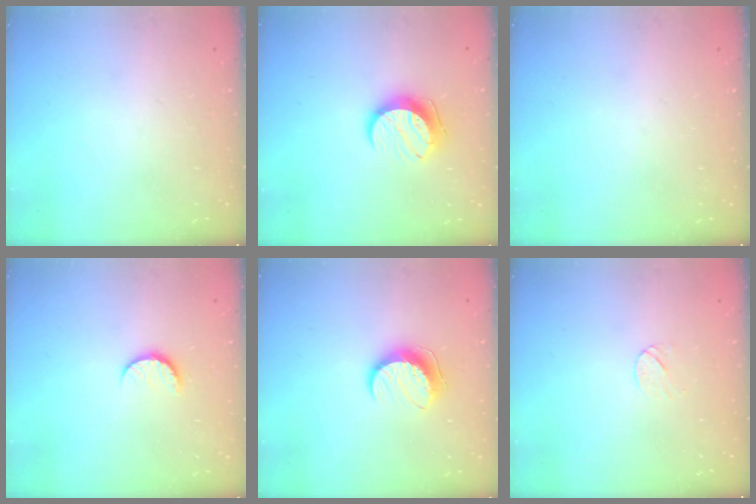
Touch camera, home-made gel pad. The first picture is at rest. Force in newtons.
{"total": 10.4, "press": 10.4, "slide": 0.9}
{"total": 0.0}
{"total": 6.4, "press": 6.3, "slide": 0.6}
{"total": 9.5, "press": 9.5, "slide": 0.7}
{"total": 4.0, "press": 4.0, "slide": 0.4}